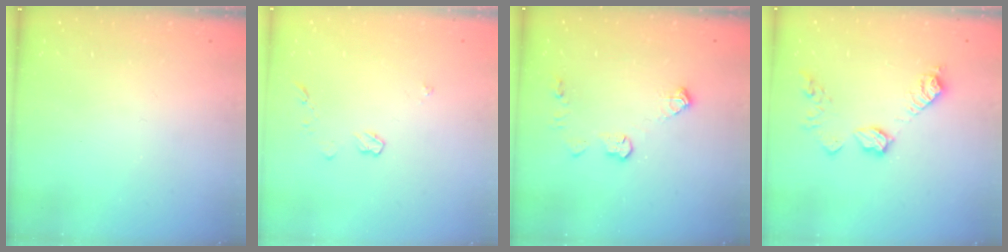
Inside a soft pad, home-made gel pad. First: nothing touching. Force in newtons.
{"total": 3.8, "press": 3.8, "slide": 0.5}
{"total": 7.1, "press": 7.1, "slide": 0.2}
{"total": 11.3, "press": 11.2, "slide": 0.8}